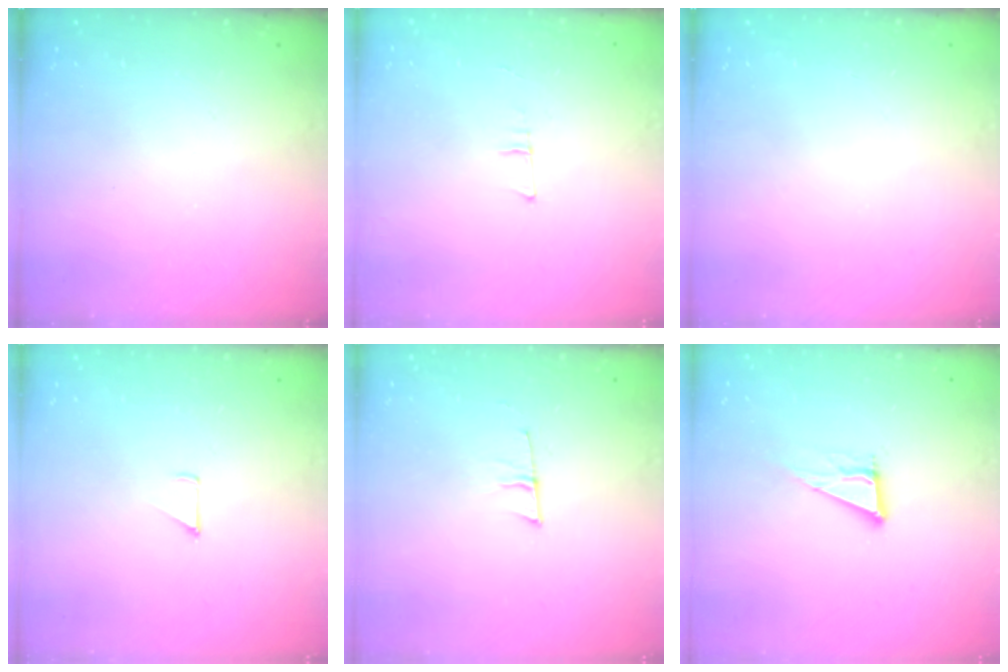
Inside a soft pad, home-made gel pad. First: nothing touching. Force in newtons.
{"total": 5.6, "press": 4.7, "slide": 2.9}
{"total": 0.0}
{"total": 2.9, "press": 2.8, "slide": 0.3}
{"total": 6.3, "press": 5.6, "slide": 2.9}
{"total": 7.6, "press": 7.3, "slide": 2.3}